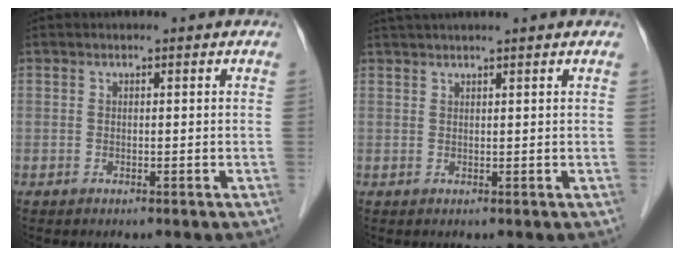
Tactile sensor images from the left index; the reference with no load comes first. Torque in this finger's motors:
{"motor_torque": [1.02, -1.12, 0.28, 0.12]}